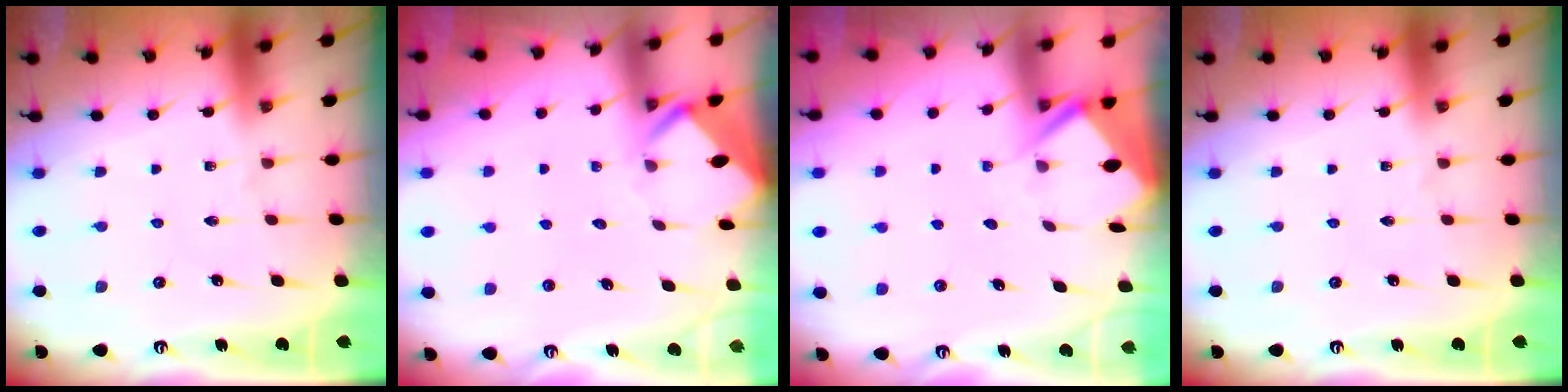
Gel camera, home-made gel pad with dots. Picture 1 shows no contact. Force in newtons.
{"total": 3.4, "press": 3.4, "slide": 0.3}
{"total": 3.3, "press": 3.2, "slide": 0.3}
{"total": 0.0}